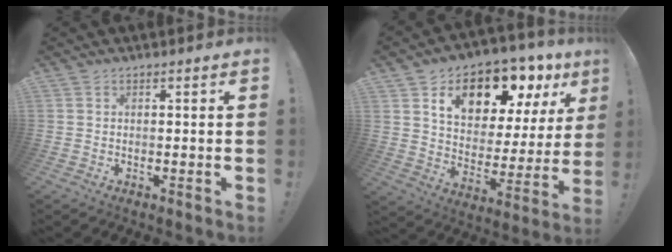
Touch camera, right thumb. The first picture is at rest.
{"total": 16.3, "force": [10.2, 8.5, 9.5], "torque": [-0.140, -0.065, 0.173]}